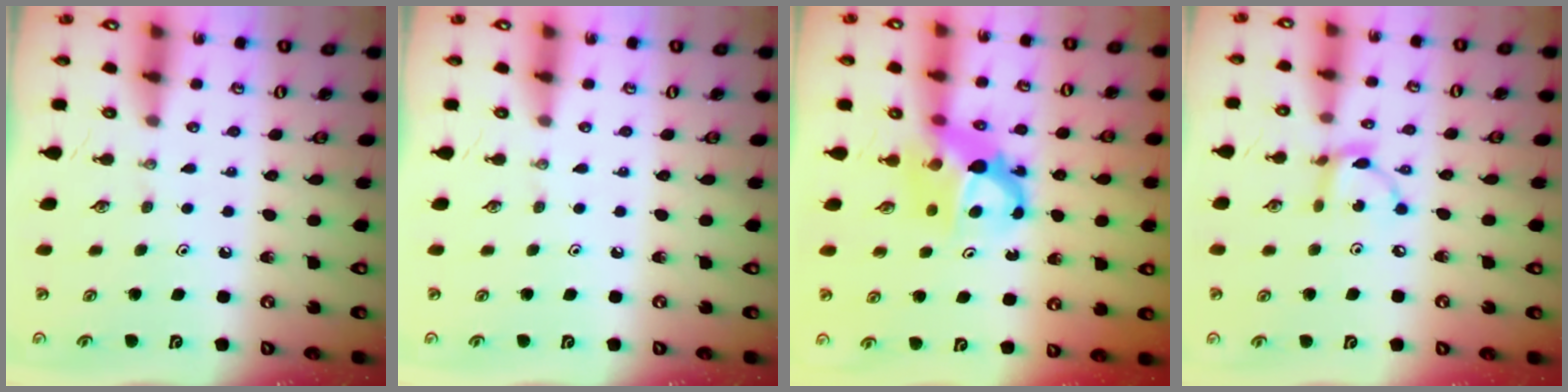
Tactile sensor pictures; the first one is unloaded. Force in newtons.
{"total": 0.0}
{"total": 6.8, "press": 6.7, "slide": 0.4}
{"total": 6.8, "press": 6.8, "slide": 0.2}